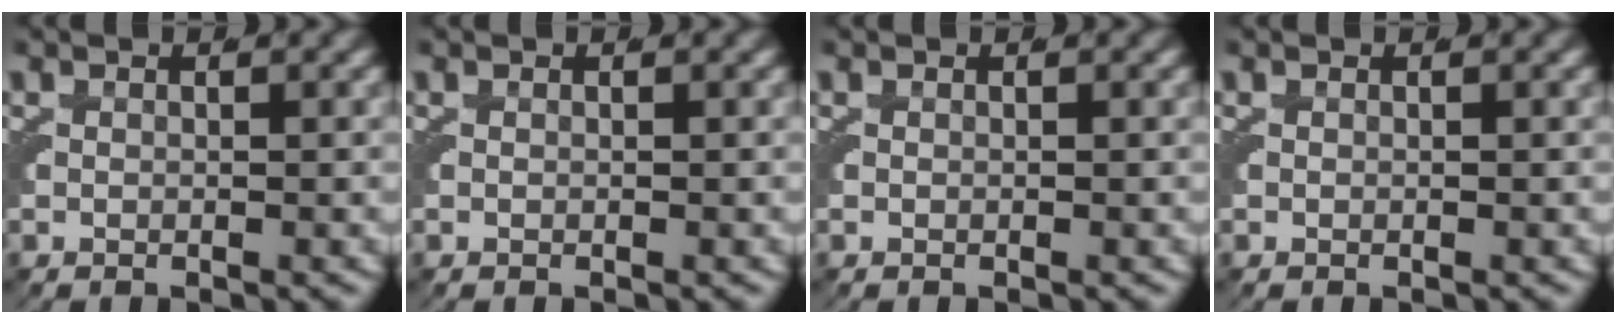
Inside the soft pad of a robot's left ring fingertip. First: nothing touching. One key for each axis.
{"total": 0.0}
{"total": 0.0}
{"total": 0.0}